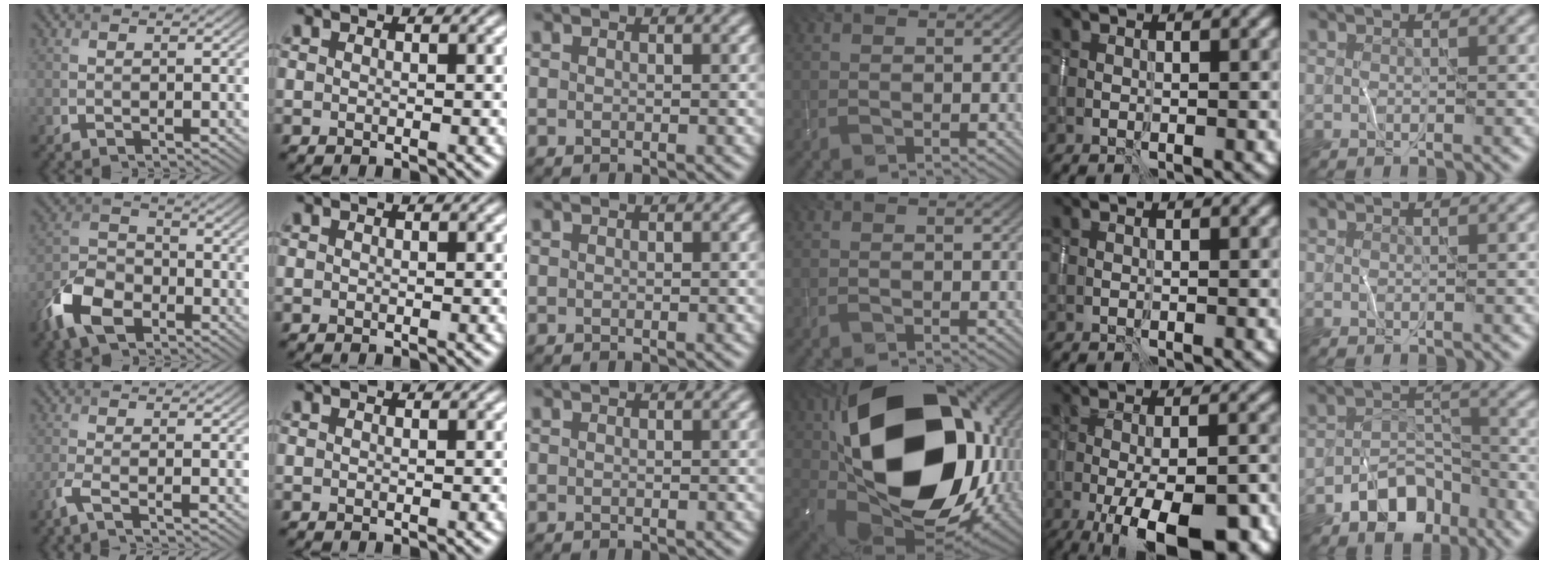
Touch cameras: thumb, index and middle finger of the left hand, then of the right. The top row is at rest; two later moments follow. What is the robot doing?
{"motion": "wipe", "object": "whiteboard"}